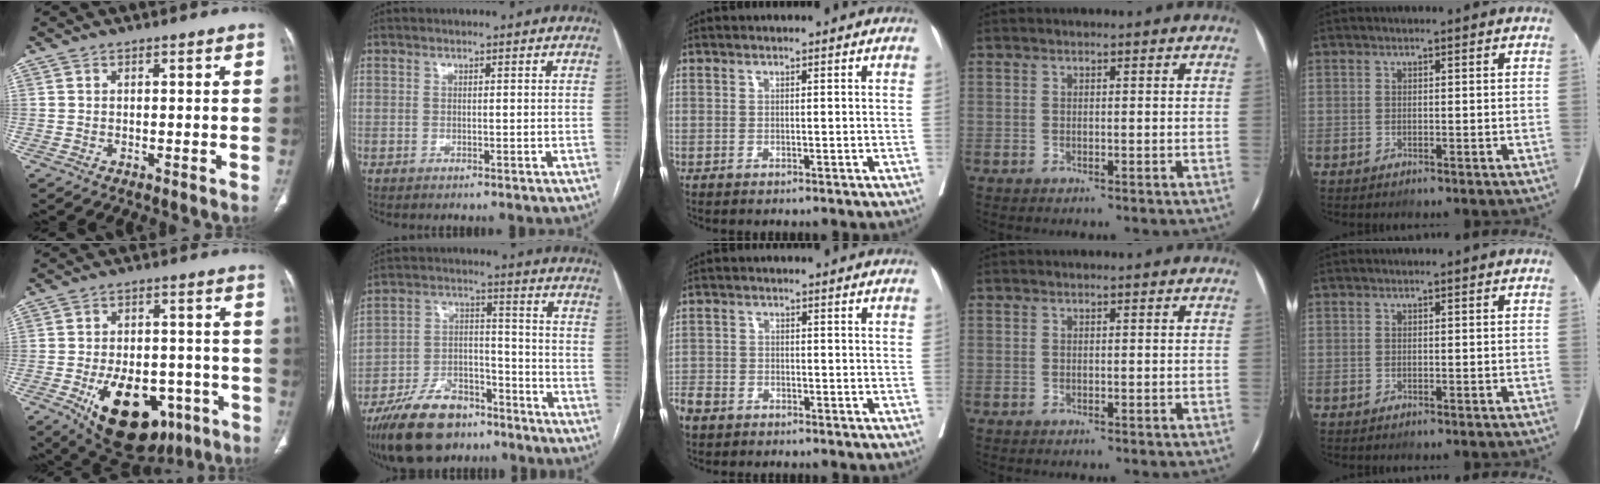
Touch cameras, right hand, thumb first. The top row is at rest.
{"thumb": {"total": 19.4, "force": [-8.5, 11.3, 13.2], "torque": [-0.179, 0.023, -0.107]}, "index": {"total": 16.0, "force": [-12.0, 7.5, 7.5], "torque": [-0.136, 0.018, -0.202]}, "middle": {"total": 4.8, "force": [-4.0, 2.1, 1.8], "torque": [-0.039, -0.001, -0.077]}}